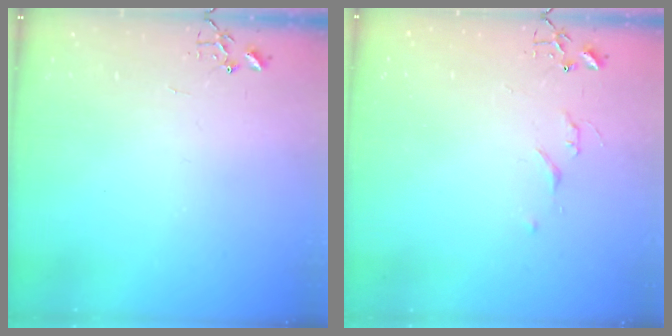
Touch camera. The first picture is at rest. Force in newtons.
{"total": 4.8, "press": 4.8, "slide": 0.7}